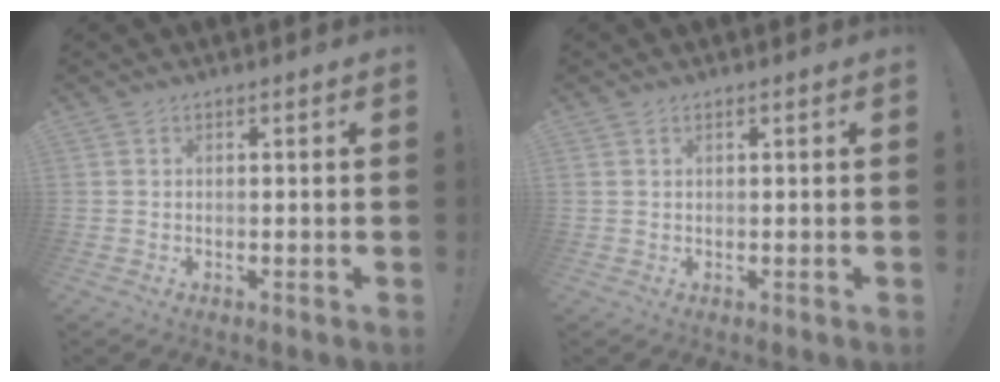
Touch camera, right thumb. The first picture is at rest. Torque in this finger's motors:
{"motor_torque": [-0.04, -0.13, 0.24, -0.03, 0.04]}